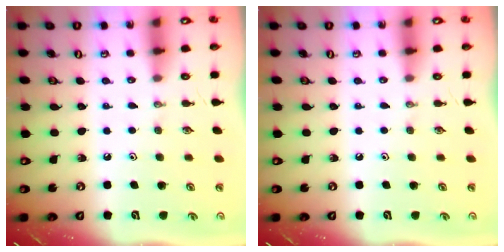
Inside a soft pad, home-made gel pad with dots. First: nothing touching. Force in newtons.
{"total": 0.0}